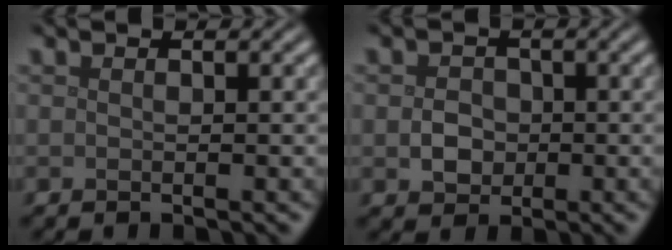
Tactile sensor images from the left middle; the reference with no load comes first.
{"total": 2.1, "force": [-0.3, 1.9, 1.0], "torque": [-0.013, -0.001, -0.009]}